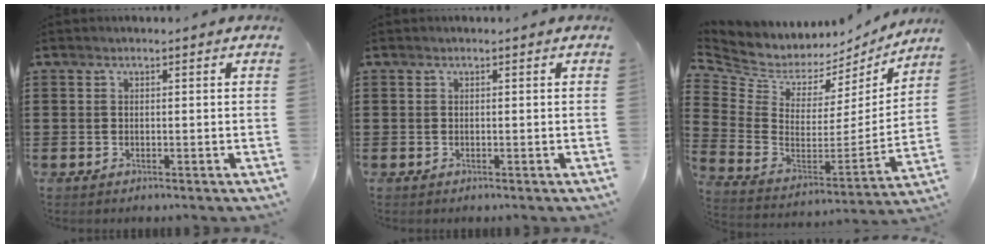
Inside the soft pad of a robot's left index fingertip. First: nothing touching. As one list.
[{"total": 0.0}, {"total": 4.9, "force": [4.0, 2.6, 0.6], "torque": [-0.048, -0.045, 0.069]}]